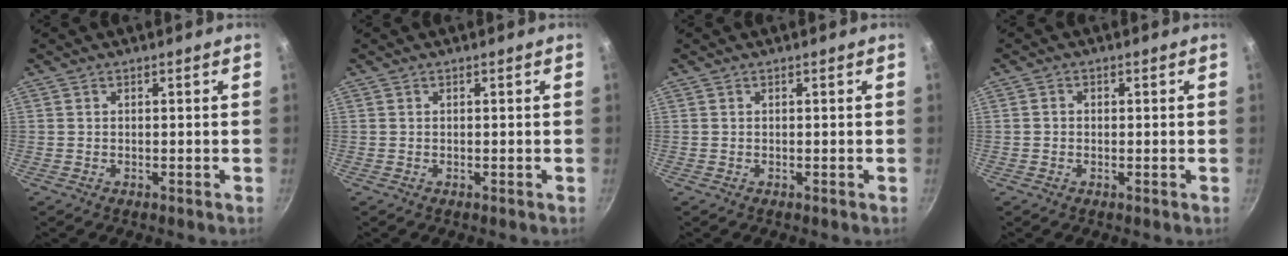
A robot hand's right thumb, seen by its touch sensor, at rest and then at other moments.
{"total": 0.0}
{"total": 0.0}
{"total": 1.2, "force": [-0.1, 1.1, 0.6], "torque": [-0.009, 0.006, -0.003]}